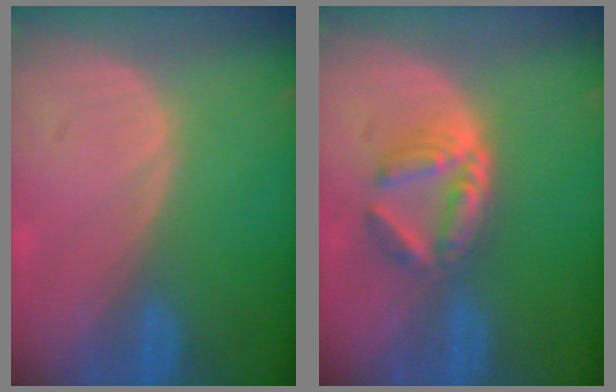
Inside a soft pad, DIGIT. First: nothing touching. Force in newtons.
{"total": 6.1, "press": 5.3, "slide": 3.1}